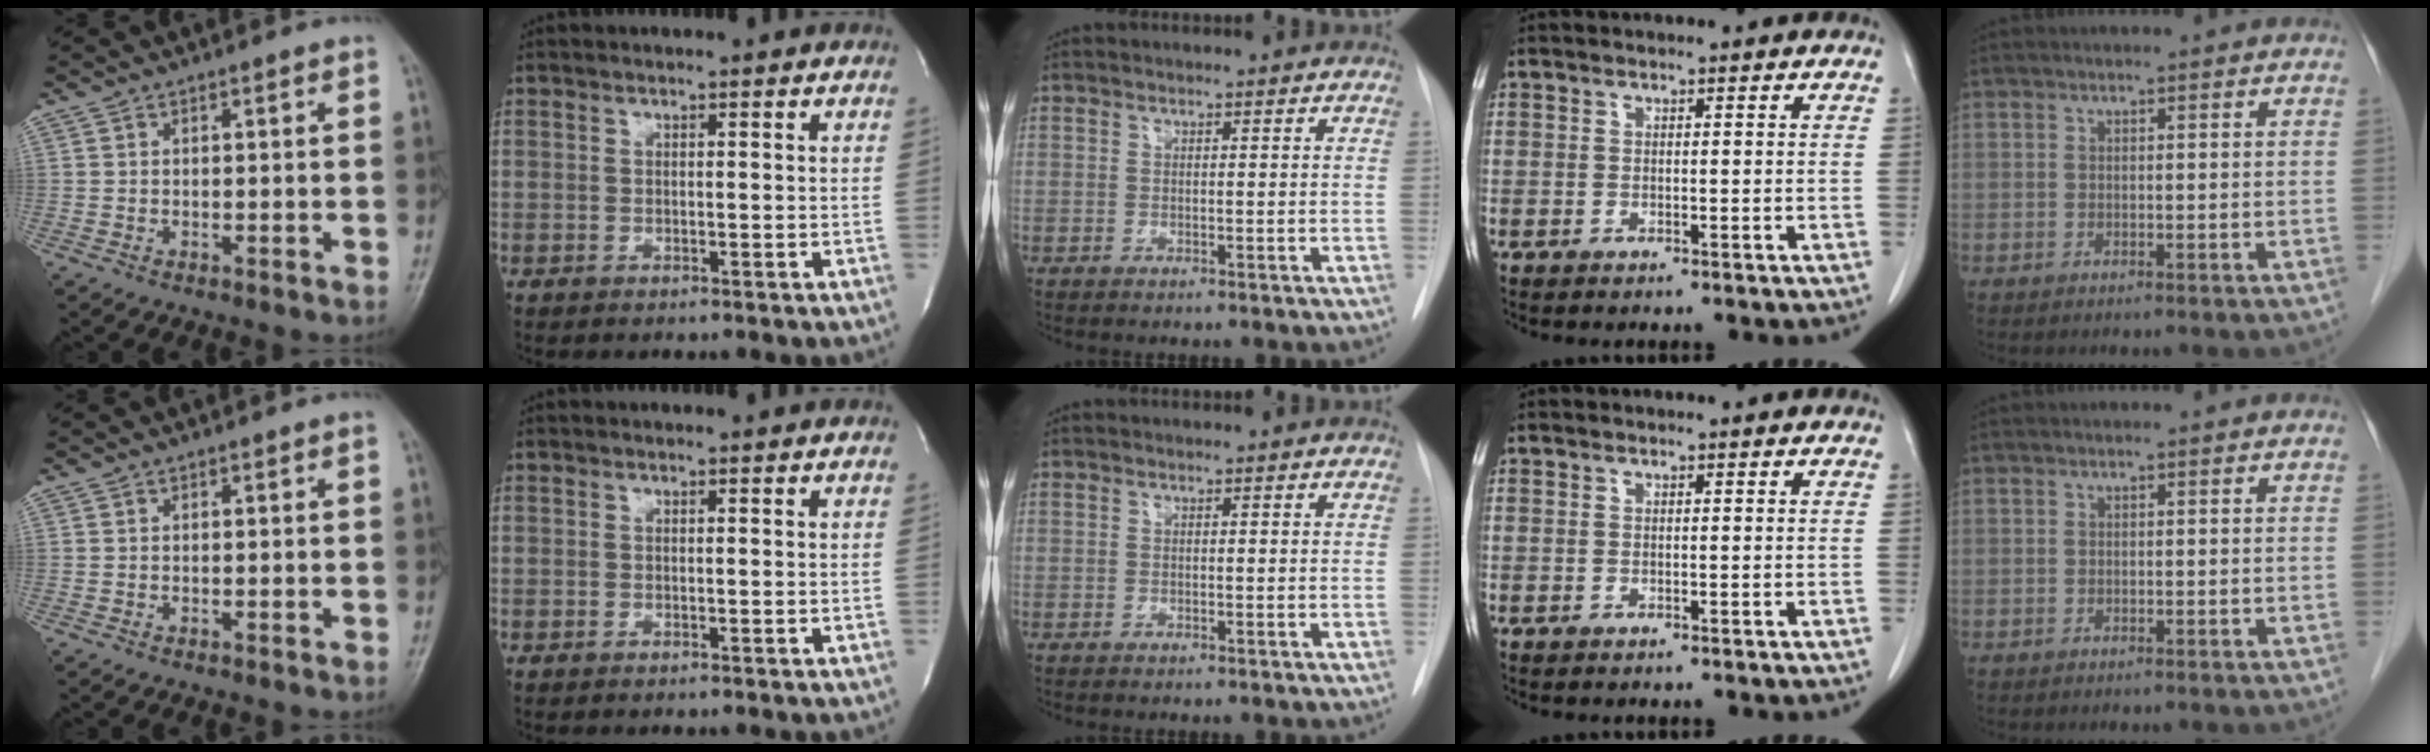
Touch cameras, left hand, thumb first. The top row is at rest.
{}